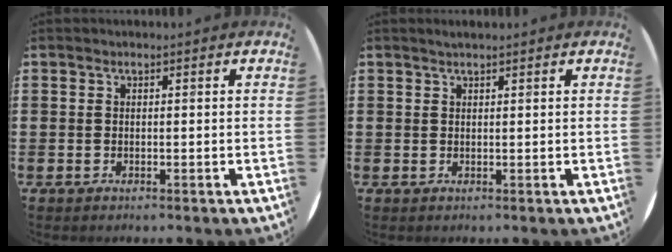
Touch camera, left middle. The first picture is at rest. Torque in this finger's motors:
{"motor_torque": [0.45, -0.21, -0.01, 0.00]}